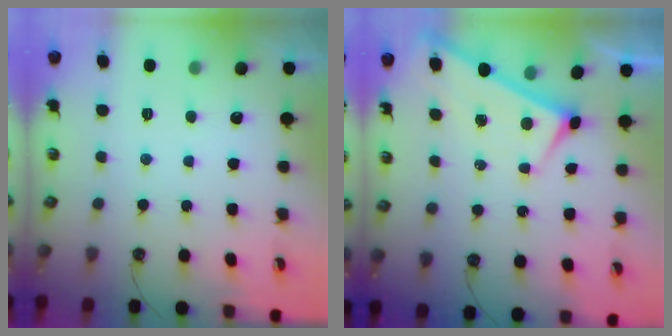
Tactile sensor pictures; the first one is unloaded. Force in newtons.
{"total": 1.4, "press": 1.3, "slide": 0.5}